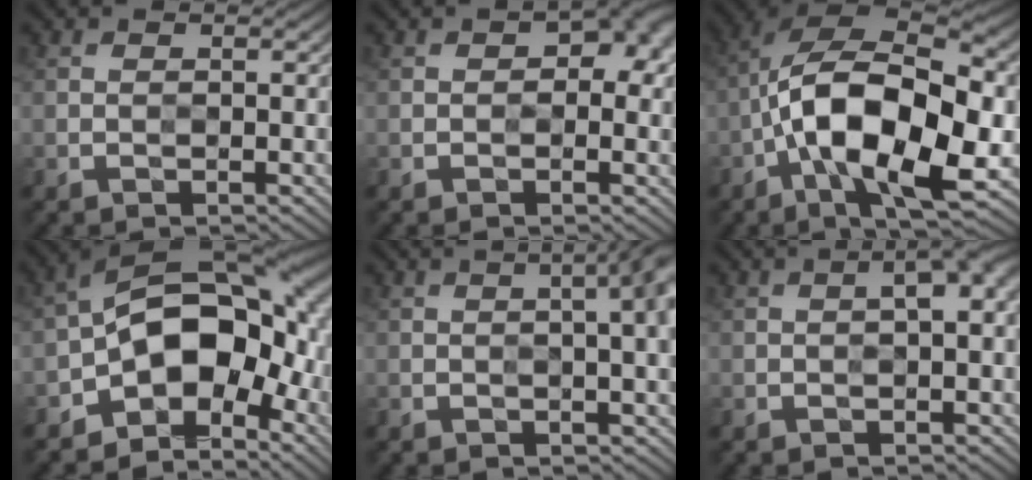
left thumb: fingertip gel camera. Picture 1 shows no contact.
{"total": 3.3, "force": [0.3, 2.1, 2.6], "torque": [-0.028, -0.001, 0.002]}
{"total": 15.4, "force": [-3.3, 7.1, 13.2], "torque": [-0.224, 0.006, -0.067]}
{"total": 14.7, "force": [-3.7, 9.4, 10.6], "torque": [-0.143, -0.004, -0.080]}
{"total": 6.2, "force": [1.2, 1.8, 5.9], "torque": [-0.053, 0.028, -0.003]}
{"total": 3.0, "force": [0.5, 0.6, 2.9], "torque": [-0.045, 0.011, 0.006]}